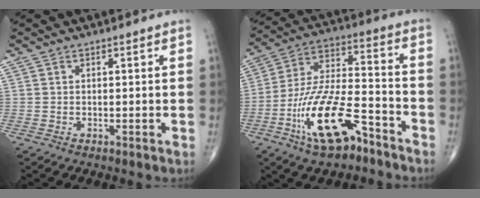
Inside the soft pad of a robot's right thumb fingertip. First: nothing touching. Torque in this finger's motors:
{"motor_torque": [3.48, 1.52, 1.68, -1.09, 0.46]}